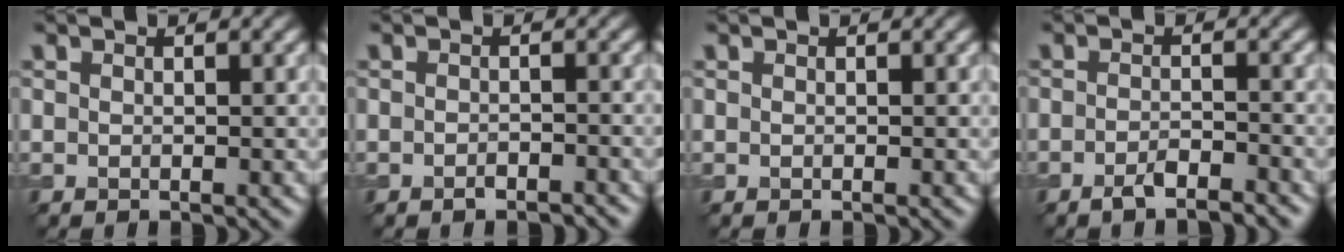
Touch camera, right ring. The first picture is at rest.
{"total": 1.5, "force": [-1.2, 0.6, 0.7], "torque": [-0.011, 0.000, -0.020]}
{"total": 0.0}
{"total": 2.4, "force": [-1.9, 0.5, 1.4], "torque": [-0.023, 0.001, -0.038]}